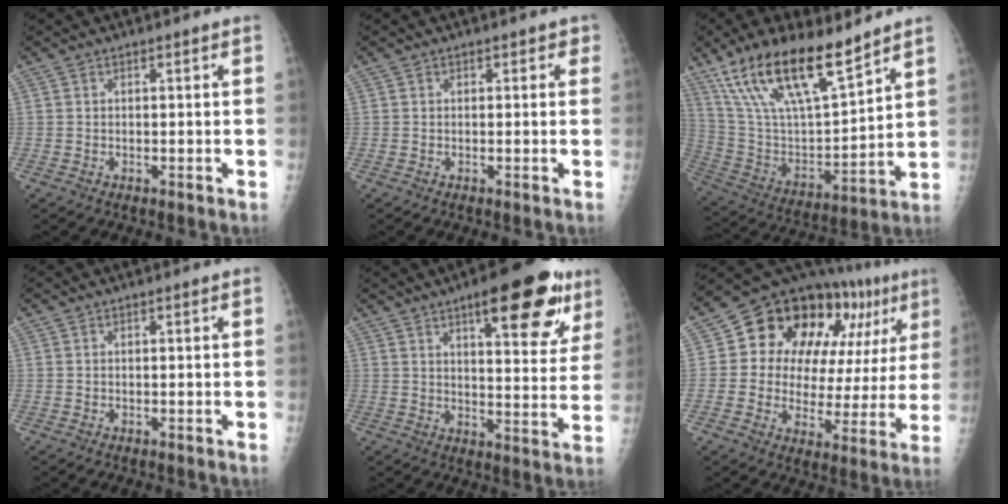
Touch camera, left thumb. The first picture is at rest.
{"total": 1.3, "force": [0.5, 1.1, 0.5], "torque": [0.016, 0.002, -0.002]}
{"total": 21.8, "force": [15.0, 6.8, 14.4], "torque": [-0.243, -0.056, 0.284]}
{"total": 0.0}
{"total": 18.6, "force": [10.2, 6.2, 14.3], "torque": [-0.154, -0.034, 0.136]}
{"total": 23.5, "force": [8.8, 13.3, 17.2], "torque": [-0.192, 0.017, 0.127]}